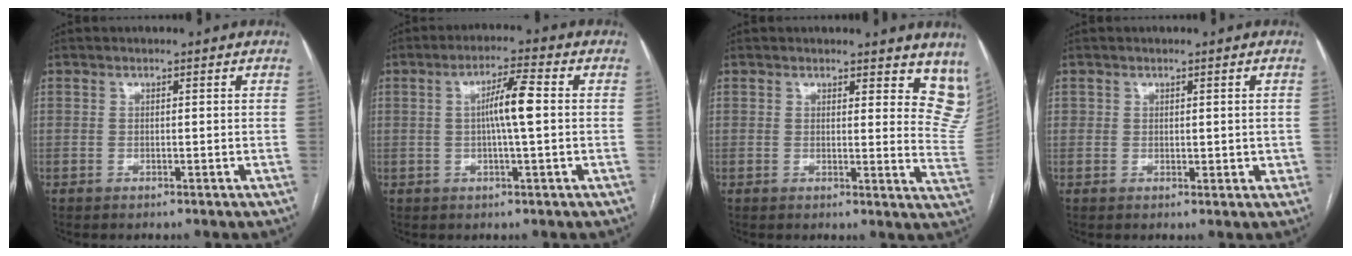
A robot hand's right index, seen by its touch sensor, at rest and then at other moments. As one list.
[{"total": 6.0, "force": [0.4, 0.2, 5.9], "torque": [-0.108, 0.008, 0.004]}, {"total": 11.8, "force": [10.3, 4.0, 4.0], "torque": [0.004, -0.049, 0.083]}, {"total": 1.9, "force": [0.5, 1.6, 0.8], "torque": [-0.004, -0.001, 0.009]}]